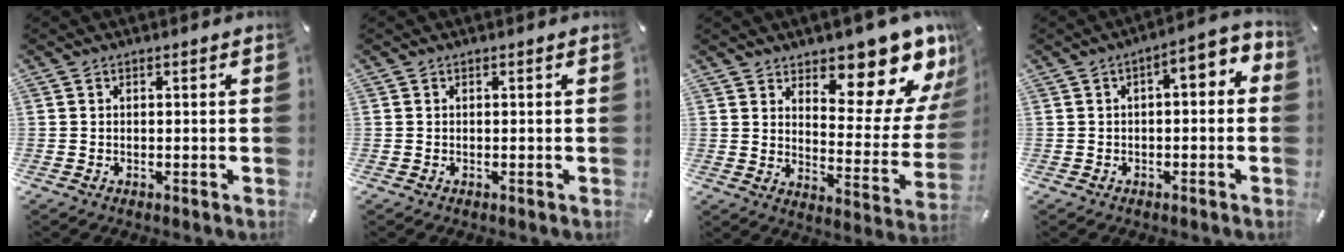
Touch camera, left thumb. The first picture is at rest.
{"total": 0.0}
{"total": 13.8, "force": [11.2, 4.9, 6.3], "torque": [-0.062, -0.116, 0.182]}
{"total": 5.0, "force": [-0.2, 2.4, 4.4], "torque": [-0.060, -0.004, -0.013]}